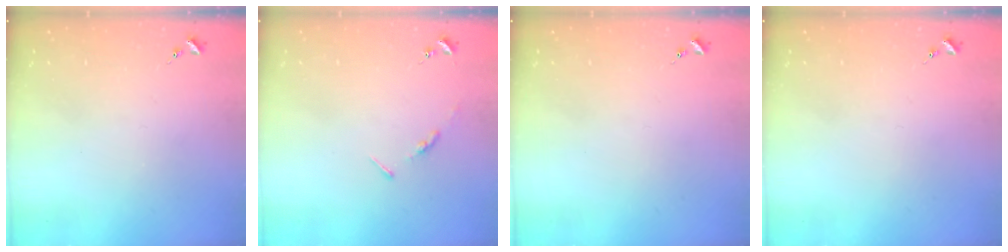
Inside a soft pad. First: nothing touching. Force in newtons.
{"total": 3.4, "press": 3.4, "slide": 0.3}
{"total": 0.0}
{"total": 0.0}